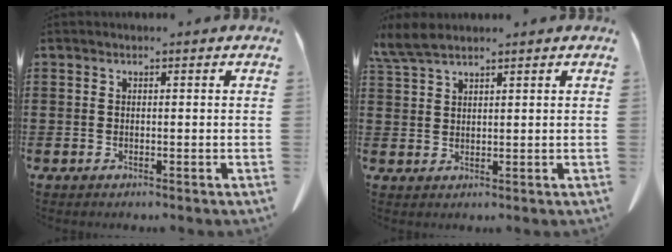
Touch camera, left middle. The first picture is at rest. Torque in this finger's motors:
{"motor_torque": [0.52, -0.34, 0.17, 0.10]}